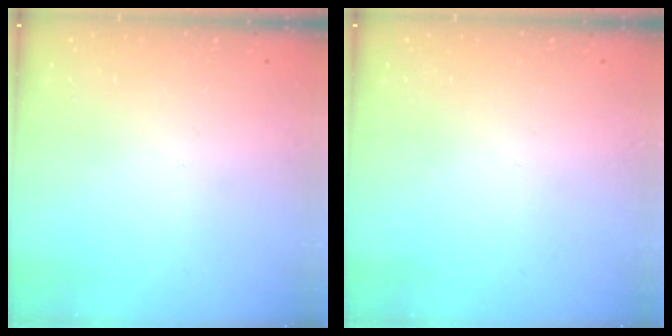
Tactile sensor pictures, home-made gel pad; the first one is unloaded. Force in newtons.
{"total": 0.0}